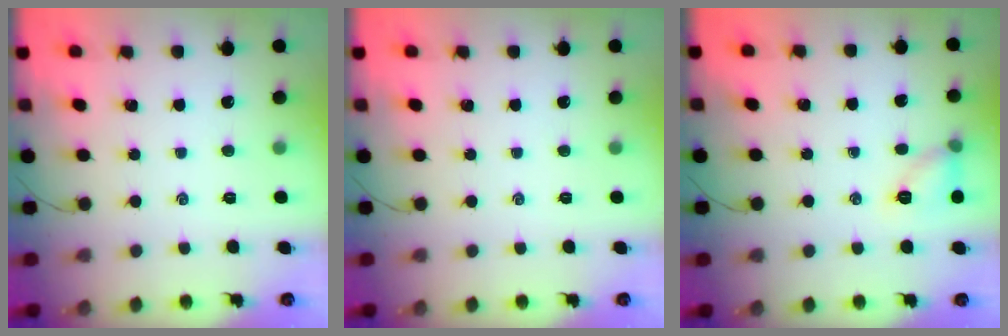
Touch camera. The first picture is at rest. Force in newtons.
{"total": 0.0}
{"total": 7.8, "press": 7.8, "slide": 0.3}